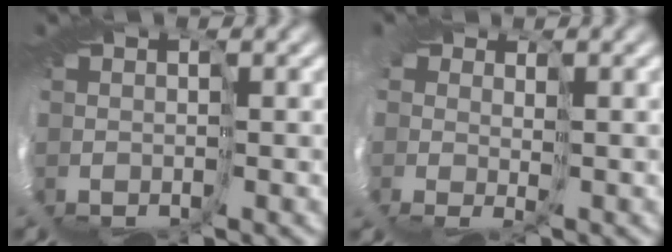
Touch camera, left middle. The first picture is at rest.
{"total": 4.8, "force": [0.5, 3.6, 3.1], "torque": [-0.041, 0.001, 0.000]}